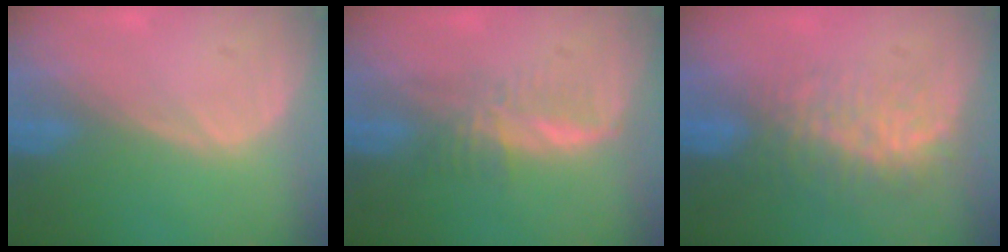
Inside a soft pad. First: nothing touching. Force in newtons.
{"total": 3.4, "press": 3.4, "slide": 0.6}
{"total": 8.0, "press": 7.4, "slide": 3.0}